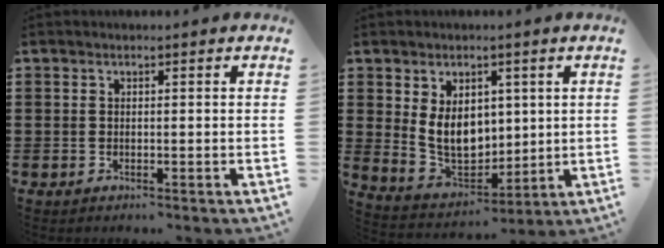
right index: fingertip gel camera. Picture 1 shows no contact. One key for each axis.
{"total": 8.4, "fx": 1.9, "fy": 6.2, "fz": 5.4, "tx": -0.099, "ty": 0.003, "tz": 0.037}